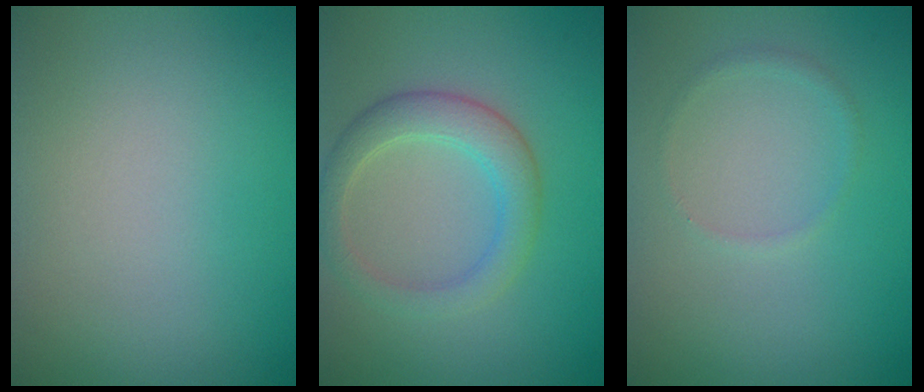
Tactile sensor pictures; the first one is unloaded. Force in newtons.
{"total": 3.5, "press": 3.5, "slide": 0.1}
{"total": 0.8, "press": 0.8, "slide": 0.2}